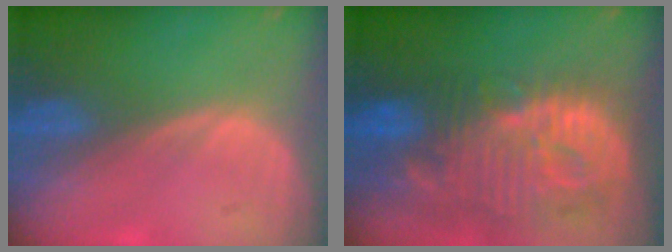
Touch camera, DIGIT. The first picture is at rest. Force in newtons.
{"total": 13.6, "press": 11.8, "slide": 6.7}